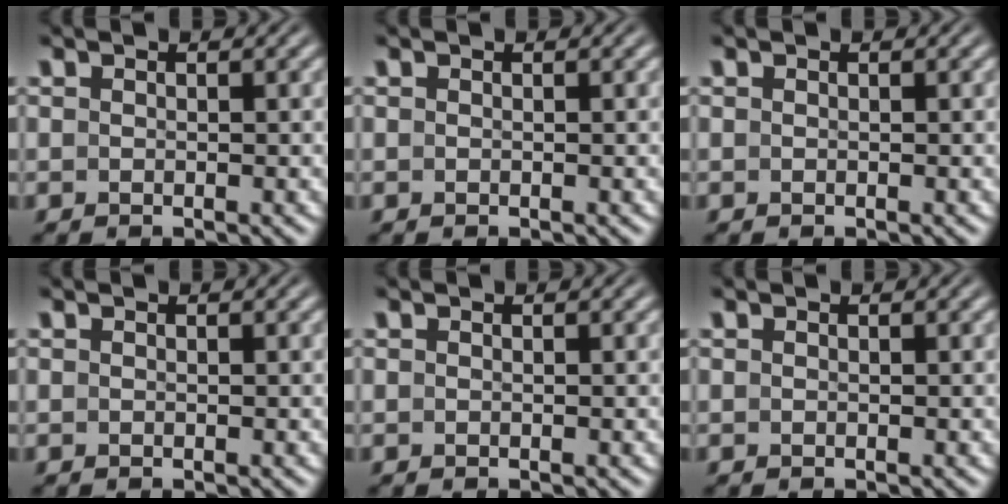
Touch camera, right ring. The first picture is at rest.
{"total": 0.0}
{"total": 0.0}
{"total": 0.0}
{"total": 0.0}
{"total": 0.0}